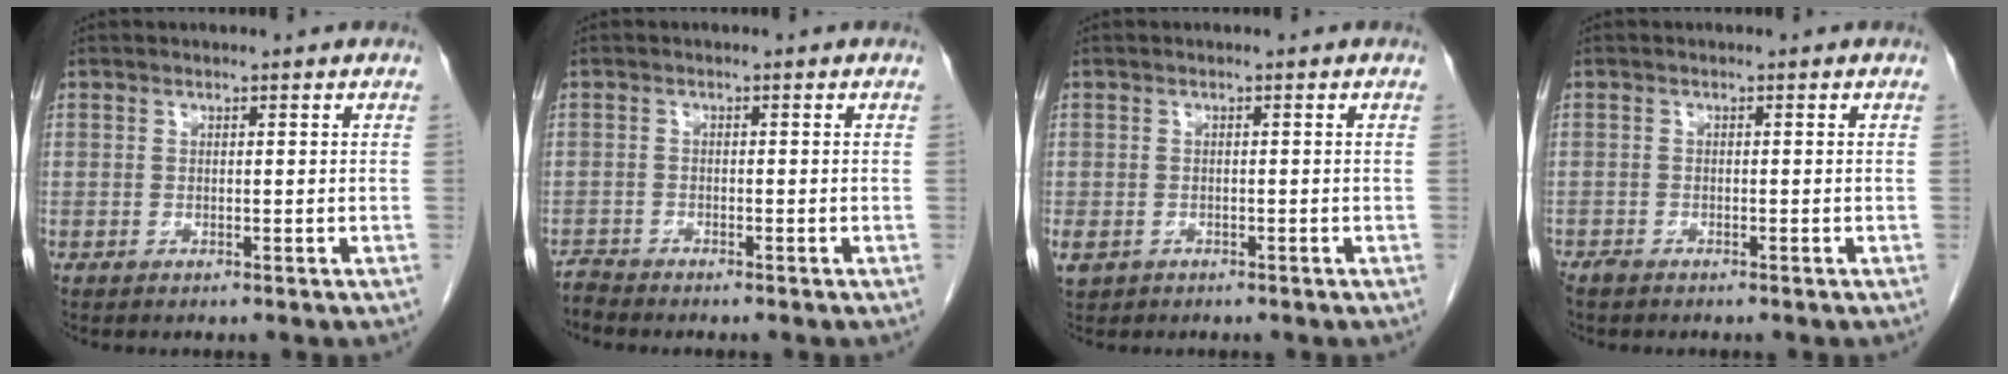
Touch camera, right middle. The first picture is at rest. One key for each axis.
{"total": 1.6, "fx": -1.5, "fy": -0.2, "fz": -0.4, "tx": 0.008, "ty": -0.009, "tz": -0.031}
{"total": 2.7, "fx": -1.5, "fy": 2.1, "fz": 0.9, "tx": -0.019, "ty": -0.001, "tz": -0.021}
{"total": 1.1, "fx": -1.0, "fy": 0.3, "fz": 0.4, "tx": -0.014, "ty": -0.003, "tz": -0.019}